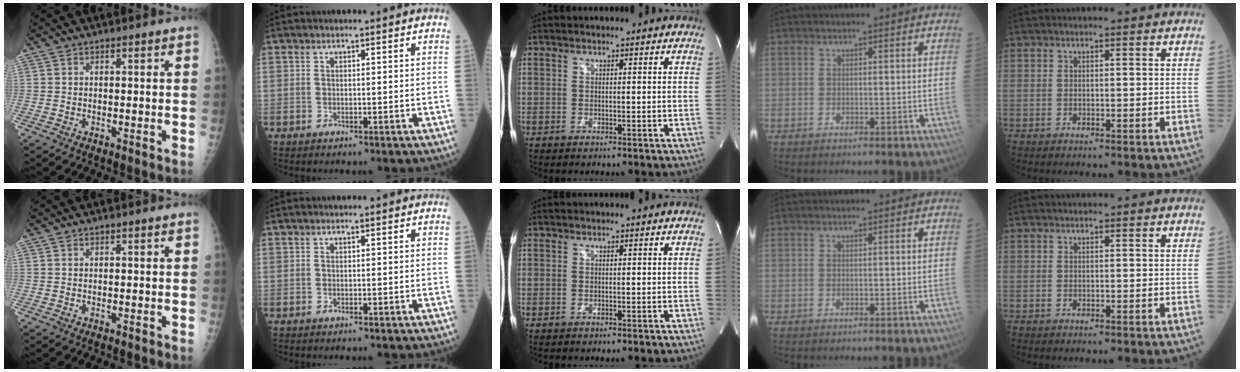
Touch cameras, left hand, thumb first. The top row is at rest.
{}